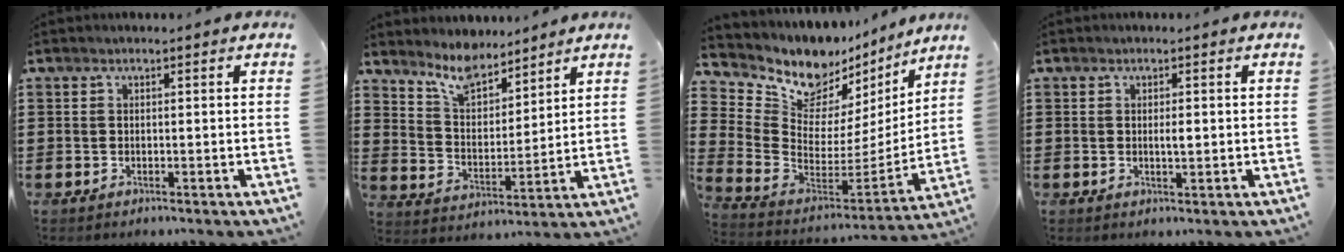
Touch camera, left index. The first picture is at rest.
{"total": 7.0, "force": [6.2, 2.2, 2.2], "torque": [-0.072, -0.024, 0.113]}
{"total": 8.6, "force": [7.0, 4.8, 1.6], "torque": [-0.067, -0.073, 0.123]}
{"total": 1.5, "force": [0.1, 0.4, 1.4], "torque": [-0.027, 0.001, 0.000]}